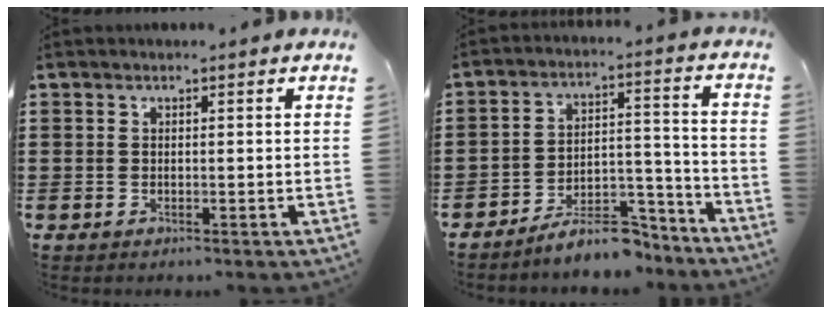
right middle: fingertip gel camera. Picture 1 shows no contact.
{"total": 8.1, "force": [-7.4, 1.8, 2.7], "torque": [-0.036, 0.023, -0.136]}